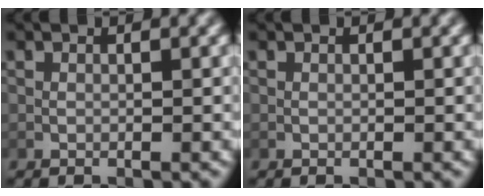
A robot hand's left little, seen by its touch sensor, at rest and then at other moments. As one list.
[{"total": 0.0}]